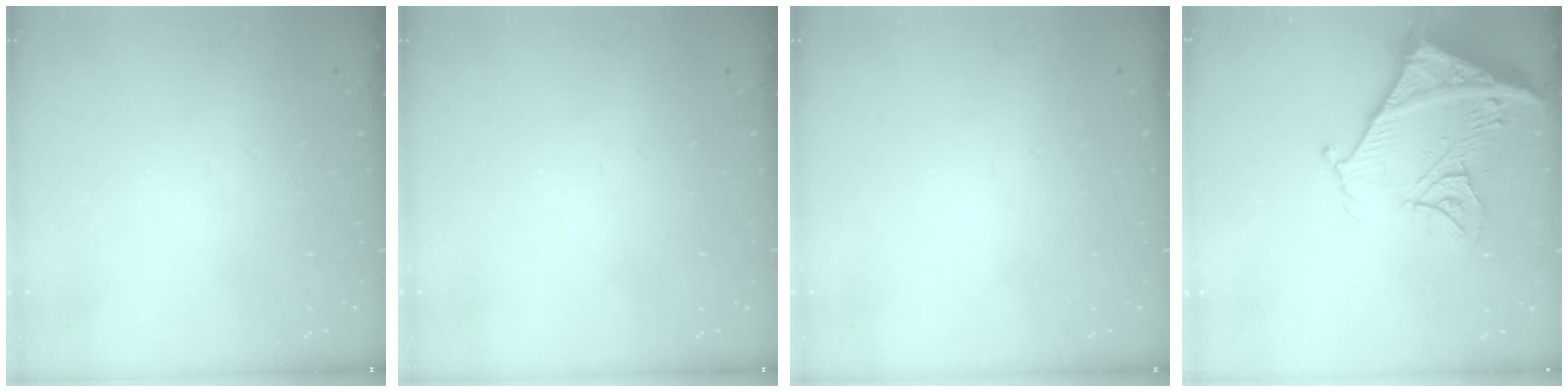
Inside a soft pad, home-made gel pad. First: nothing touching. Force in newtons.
{"total": 0.0}
{"total": 0.0}
{"total": 17.6, "press": 17.4, "slide": 2.1}